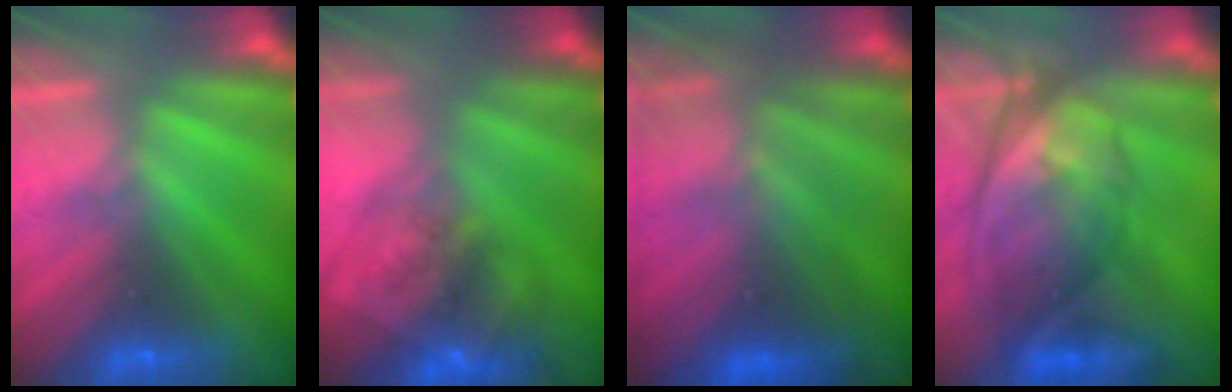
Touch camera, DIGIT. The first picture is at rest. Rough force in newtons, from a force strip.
{"total": 7.6}
{"total": 5.6}
{"total": 11.2}